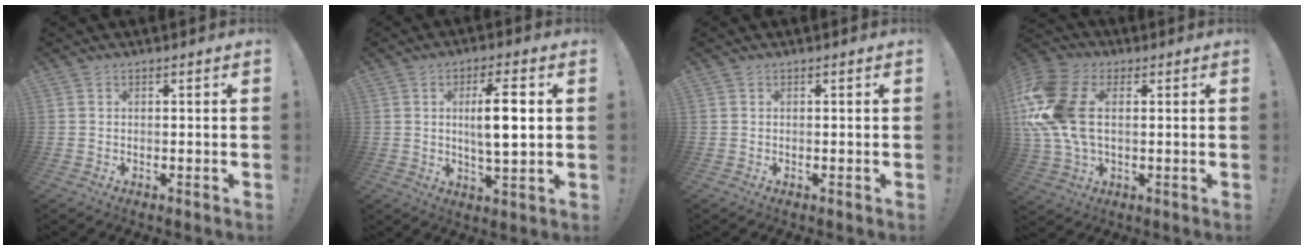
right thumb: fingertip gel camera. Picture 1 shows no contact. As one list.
[{"total": 9.7, "force": [1.5, 2.1, 9.4], "torque": [-0.154, -0.005, 0.016]}, {"total": 0.0}, {"total": 18.4, "force": [2.5, 12.0, 13.7], "torque": [-0.287, 0.003, 0.047]}]